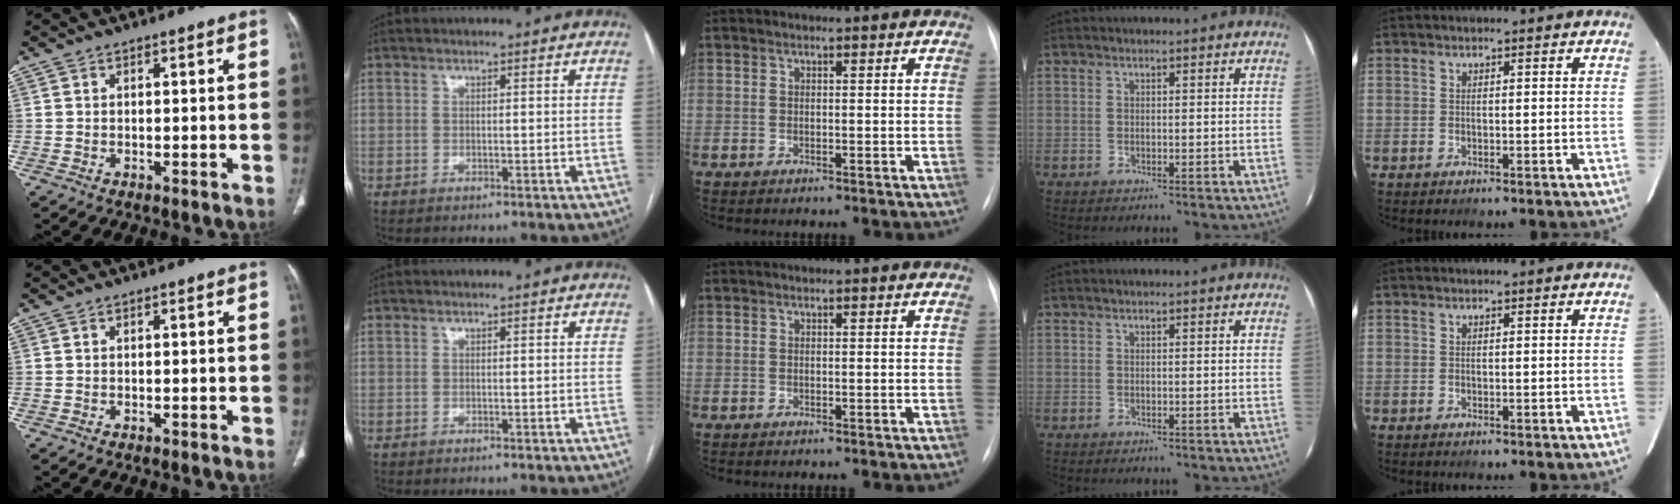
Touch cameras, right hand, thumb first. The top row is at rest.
{}